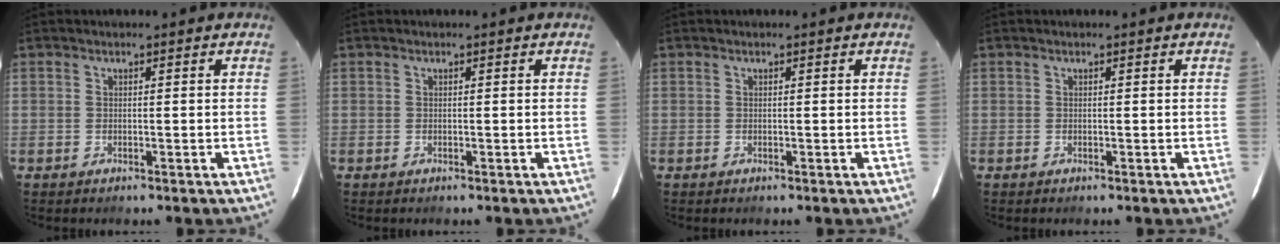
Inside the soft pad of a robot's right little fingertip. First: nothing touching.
{"total": 0.0}
{"total": 0.0}
{"total": 0.0}